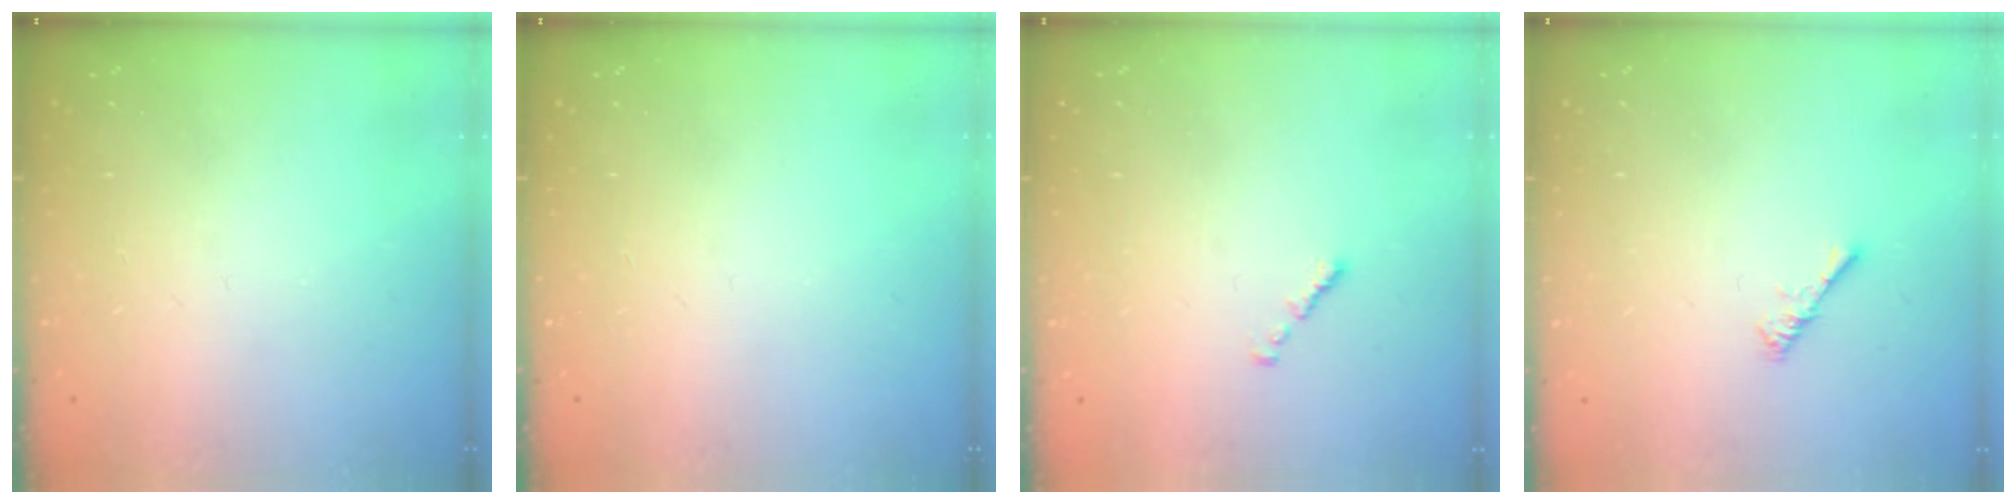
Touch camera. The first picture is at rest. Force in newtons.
{"total": 0.0}
{"total": 0.7, "press": 0.6, "slide": 0.4}
{"total": 0.9, "press": 0.9, "slide": 0.3}